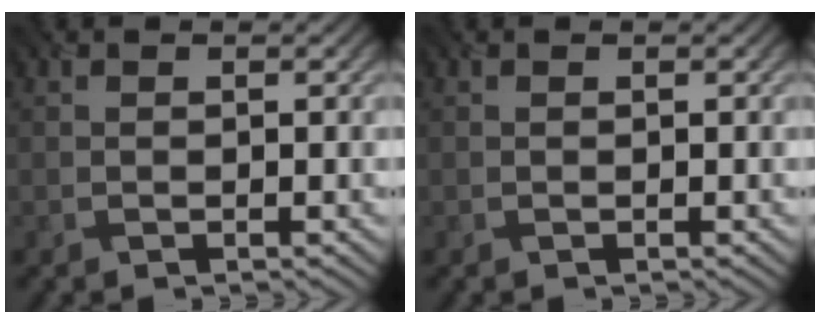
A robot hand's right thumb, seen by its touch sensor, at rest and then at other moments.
{"total": 0.0}